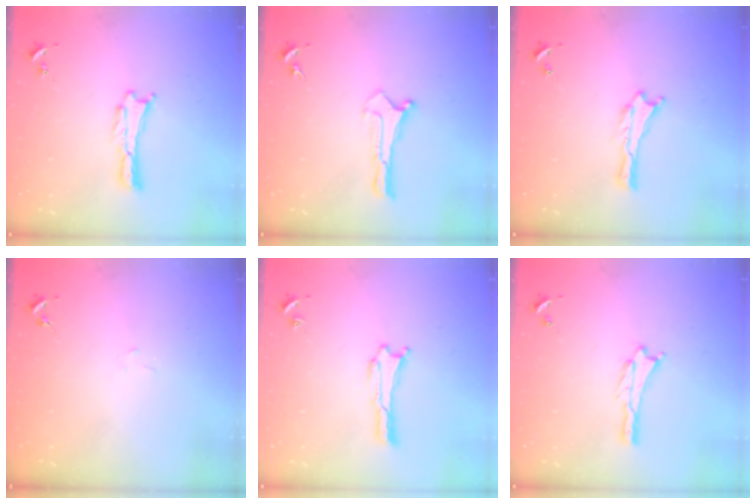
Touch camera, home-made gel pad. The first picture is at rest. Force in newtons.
{"total": 0.0}
{"total": 0.0}
{"total": 1.0, "press": 1.0, "slide": 0.1}
{"total": 0.0}
{"total": 0.9, "press": 0.9, "slide": 0.2}